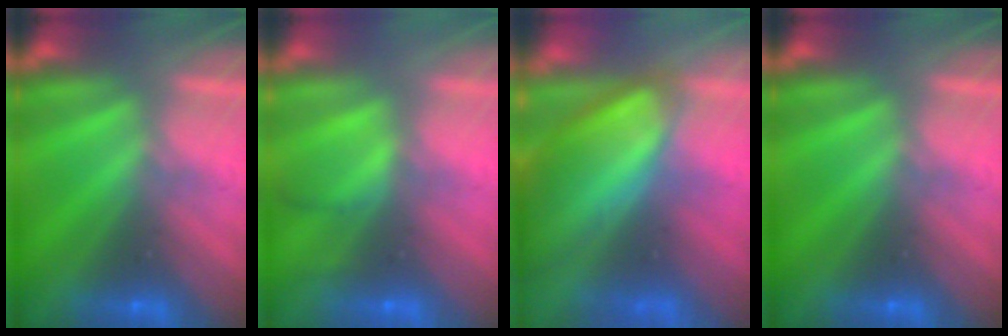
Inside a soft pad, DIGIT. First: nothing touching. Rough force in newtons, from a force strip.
{"total": 2.1}
{"total": 8.9}
{"total": 0.0}